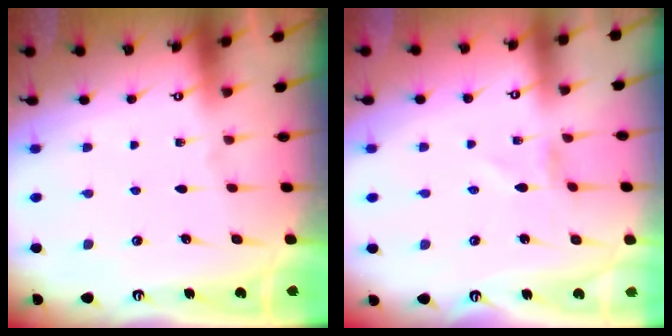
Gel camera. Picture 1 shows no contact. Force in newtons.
{"total": 0.7, "press": 0.6, "slide": 0.3}